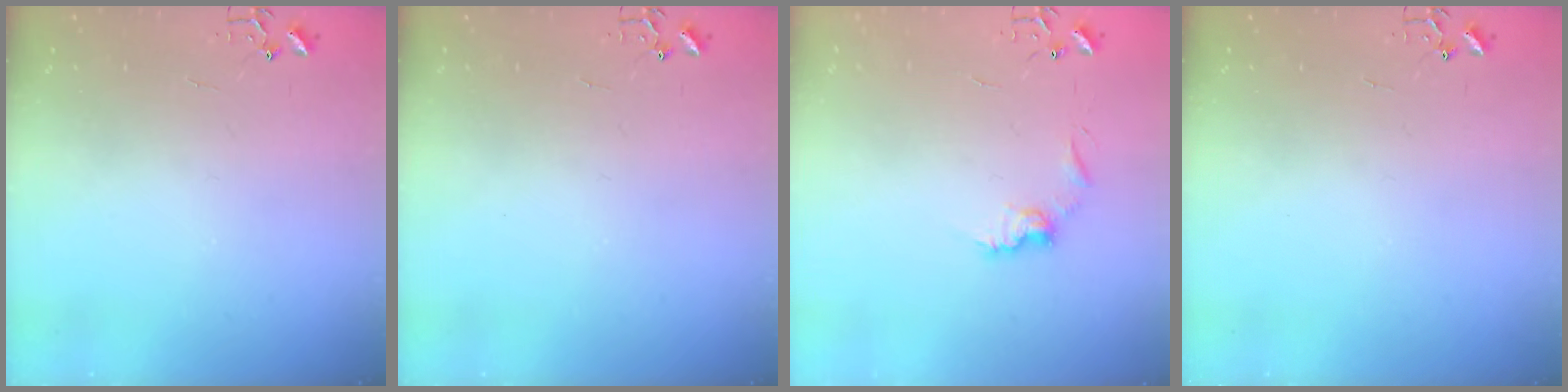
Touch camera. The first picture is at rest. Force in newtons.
{"total": 0.0}
{"total": 7.8, "press": 7.8, "slide": 0.4}
{"total": 0.0}